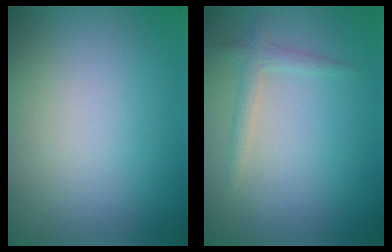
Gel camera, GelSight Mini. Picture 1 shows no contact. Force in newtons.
{"total": 1.5, "press": 1.5, "slide": 0.0}